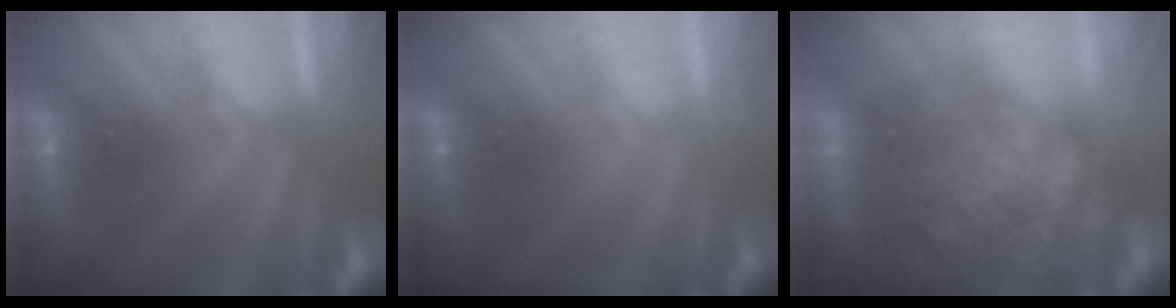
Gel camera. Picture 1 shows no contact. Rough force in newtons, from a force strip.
{"total": 1.2}
{"total": 8.9}